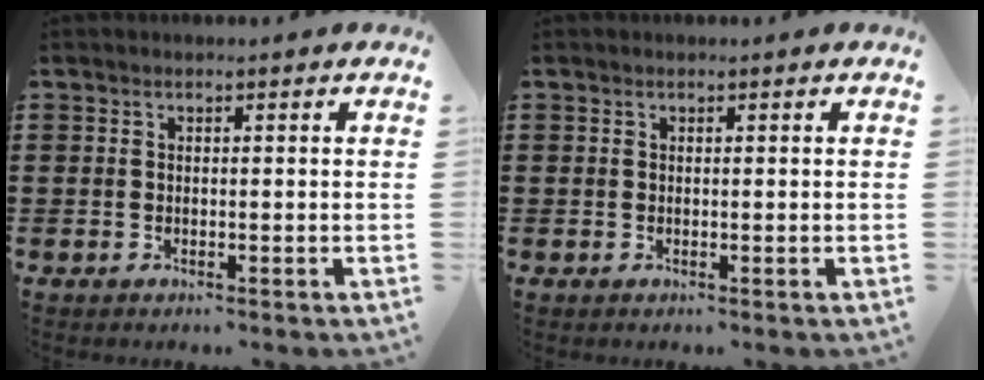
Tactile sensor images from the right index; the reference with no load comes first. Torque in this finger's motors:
{"motor_torque": [0.10, -0.01, 0.00, 0.00]}